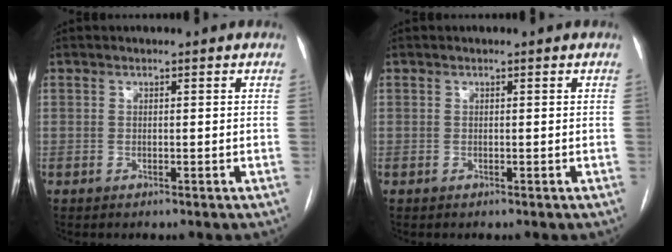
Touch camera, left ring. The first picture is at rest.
{"total": 0.0}